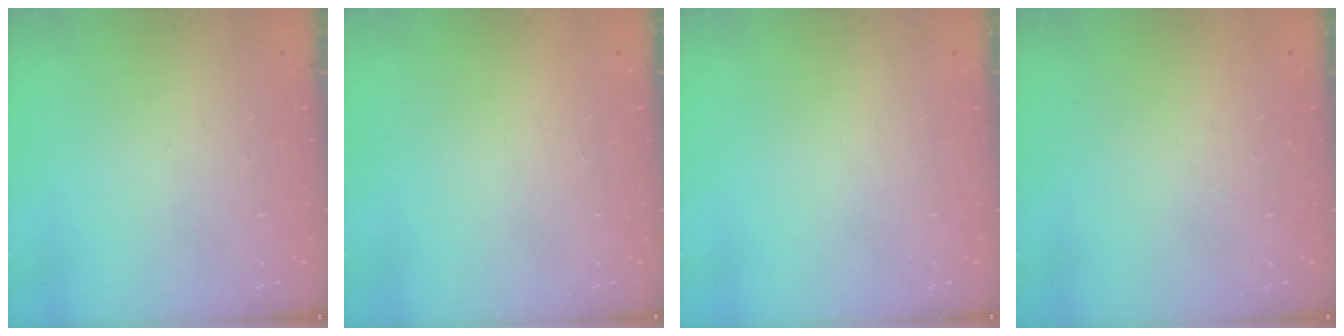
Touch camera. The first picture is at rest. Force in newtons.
{"total": 1.7, "press": 1.6, "slide": 0.1}
{"total": 0.0}
{"total": 4.9, "press": 4.8, "slide": 0.5}